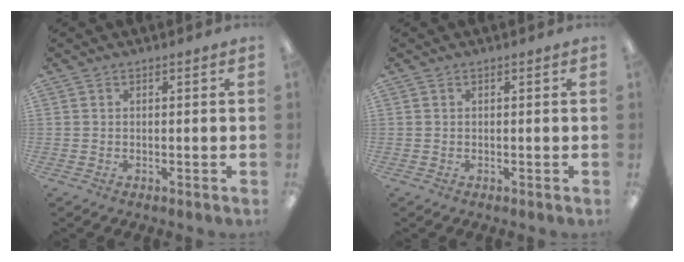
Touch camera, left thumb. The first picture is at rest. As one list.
[{"total": 0.0}]